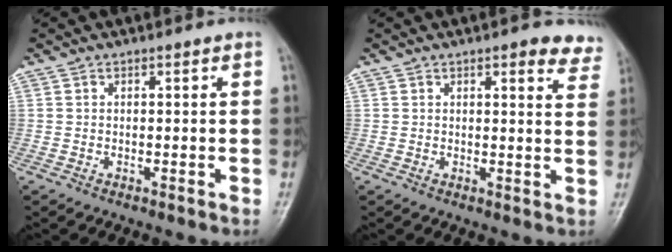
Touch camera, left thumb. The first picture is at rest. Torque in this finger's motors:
{"motor_torque": [-0.05, 0.33, 0.04, 0.09, 0.08]}